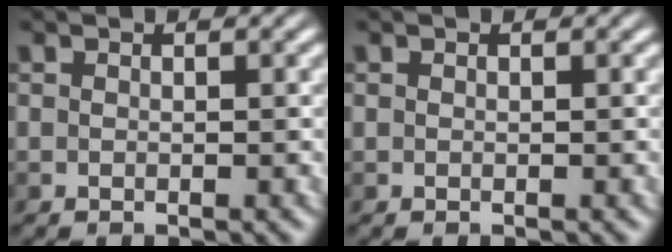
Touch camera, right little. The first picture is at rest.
{"total": 0.0}